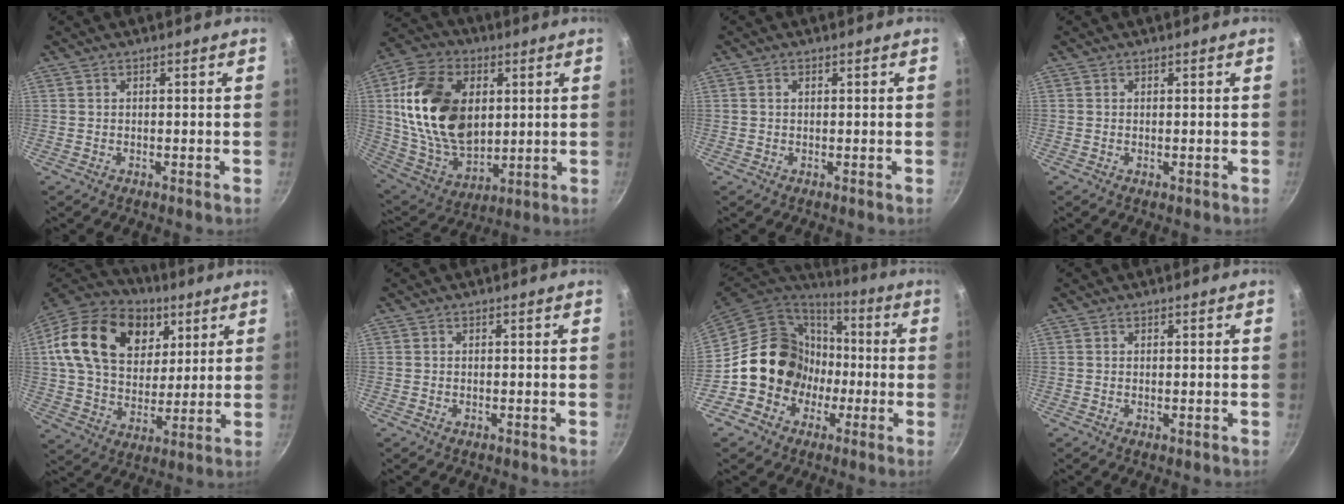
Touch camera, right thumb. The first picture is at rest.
{"total": 22.8, "force": [4.0, 15.2, 16.6], "torque": [-0.286, -0.011, 0.081]}
{"total": 0.9, "force": [0.3, 0.7, 0.6], "torque": [-0.009, 0.005, 0.004]}
{"total": 0.6, "force": [-0.1, 0.2, 0.6], "torque": [-0.009, 0.000, -0.002]}
{"total": 25.1, "force": [9.0, 17.8, 15.4], "torque": [-0.256, -0.002, 0.151]}
{"total": 0.0}
{"total": 18.5, "force": [-2.7, 16.3, 8.2], "torque": [-0.105, 0.055, -0.038]}
{"total": 0.8, "force": [-0.1, 0.3, 0.7], "torque": [-0.011, -0.001, -0.002]}